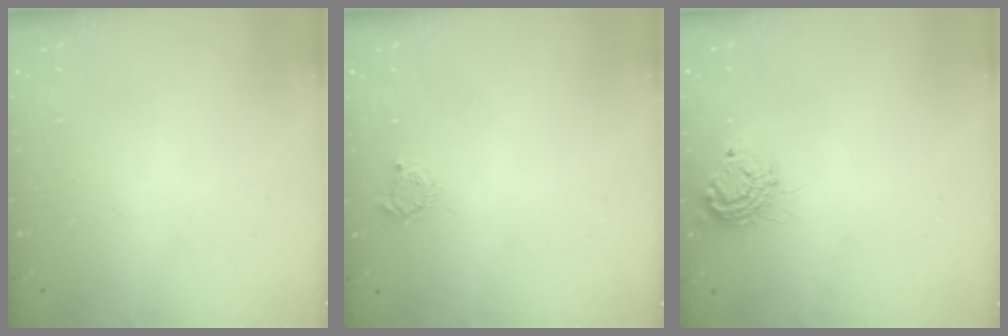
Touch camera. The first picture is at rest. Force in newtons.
{"total": 3.1, "press": 3.1, "slide": 0.4}
{"total": 11.0, "press": 10.9, "slide": 0.8}